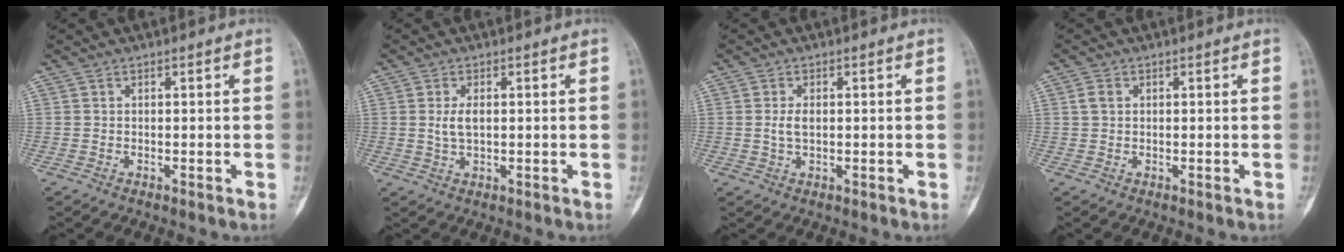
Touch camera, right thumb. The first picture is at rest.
{"total": 3.2, "force": [0.4, 1.5, 2.7], "torque": [-0.058, -0.002, 0.010]}
{"total": 2.6, "force": [0.2, 1.4, 2.2], "torque": [-0.047, 0.000, 0.003]}
{"total": 1.7, "force": [0.4, 1.3, 1.0], "torque": [-0.021, 0.005, 0.010]}